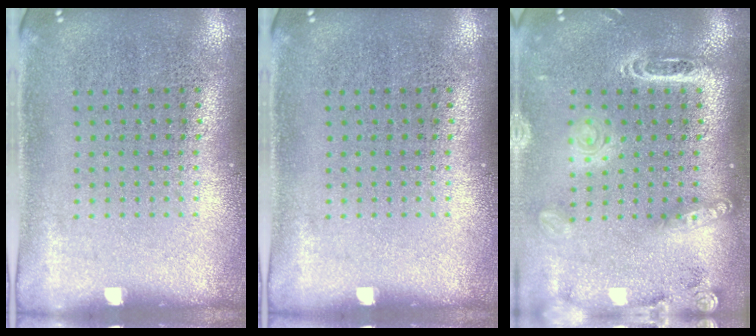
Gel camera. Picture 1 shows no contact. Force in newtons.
{"total": 0.0}
{"total": 2.3, "press": 1.9, "slide": 1.3}